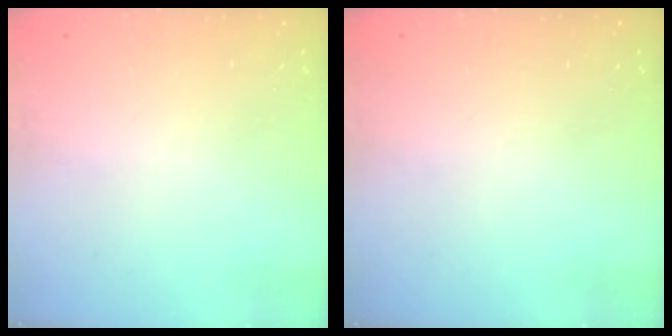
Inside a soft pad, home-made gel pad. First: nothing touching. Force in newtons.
{"total": 0.0}